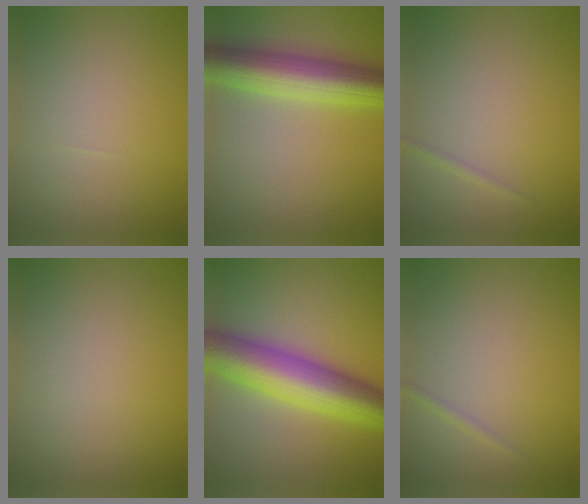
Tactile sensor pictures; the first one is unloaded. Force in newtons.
{"total": 8.0, "press": 8.0, "slide": 0.3}
{"total": 0.6, "press": 0.6, "slide": 0.1}
{"total": 0.0}
{"total": 10.6, "press": 10.6, "slide": 0.1}
{"total": 0.7, "press": 0.7, "slide": 0.0}